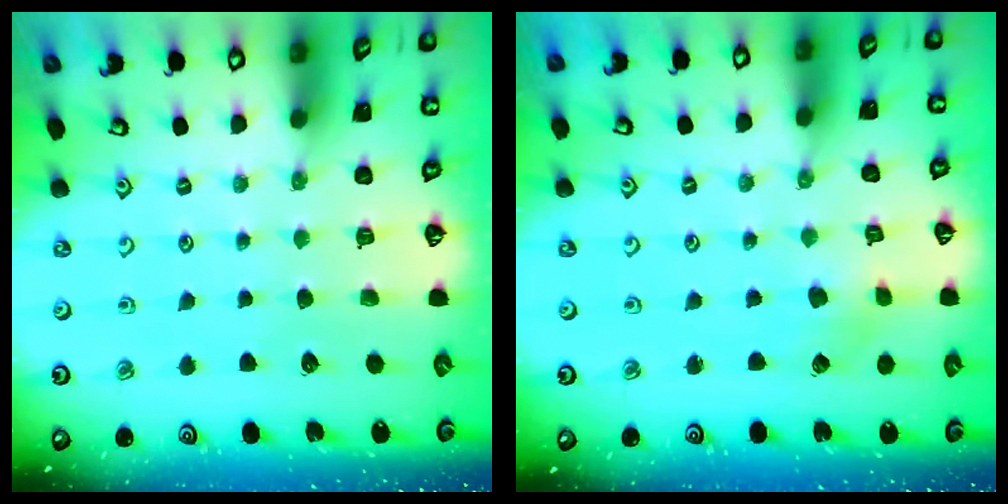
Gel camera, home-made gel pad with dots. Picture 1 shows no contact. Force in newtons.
{"total": 3.0, "press": 3.0, "slide": 0.4}